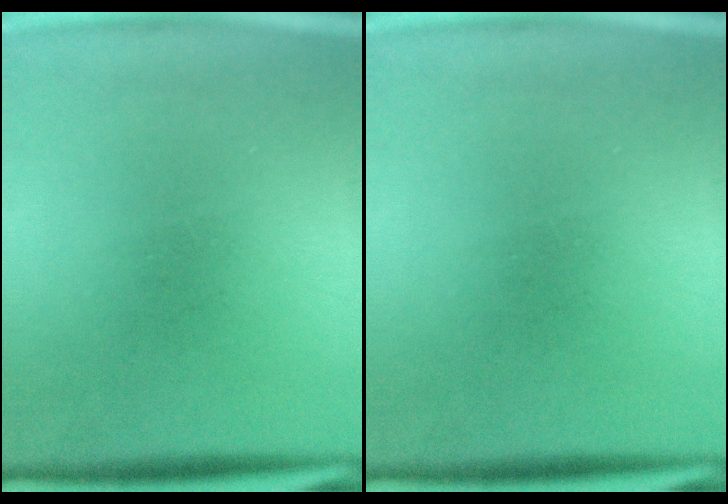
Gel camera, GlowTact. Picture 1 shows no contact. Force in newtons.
{"total": 0.0}